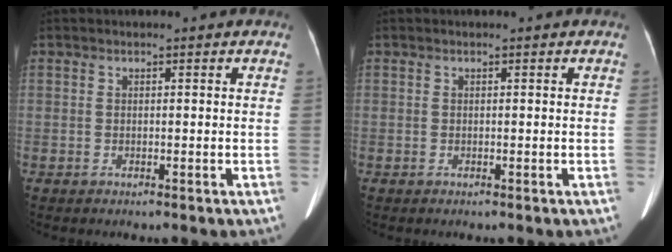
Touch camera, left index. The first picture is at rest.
{"total": 0.0}